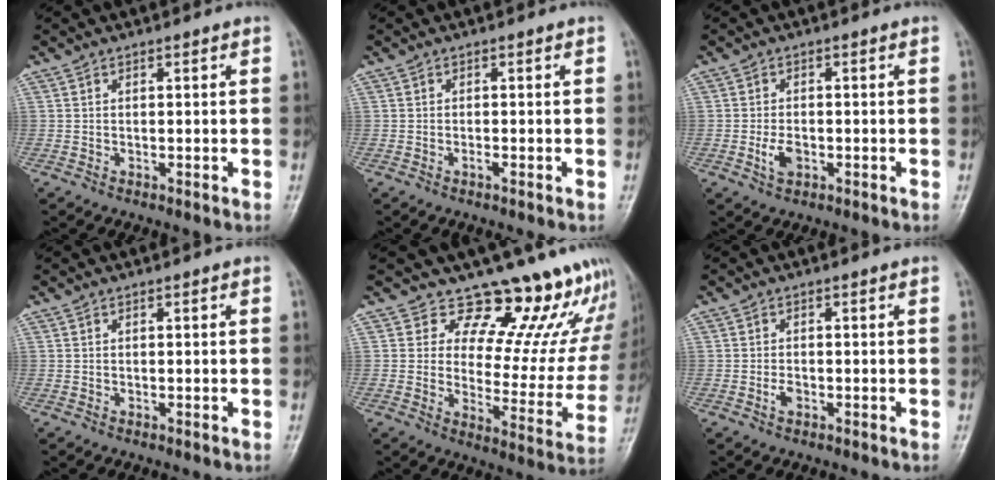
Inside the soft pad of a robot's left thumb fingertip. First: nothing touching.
{"total": 0.5, "force": [-0.3, 0.1, 0.4], "torque": [-0.008, 0.000, -0.005]}
{"total": 3.0, "force": [-0.9, 1.9, 2.2], "torque": [-0.042, 0.000, -0.014]}
{"total": 0.0}
{"total": 18.3, "force": [16.1, 6.8, 5.4], "torque": [-0.005, -0.135, 0.190]}
{"total": 1.4, "force": [-0.6, 0.9, 1.0], "torque": [-0.018, 0.001, -0.011]}